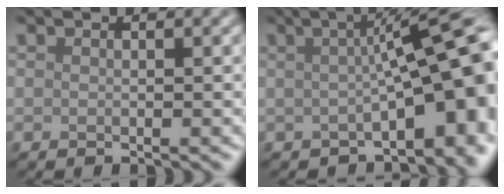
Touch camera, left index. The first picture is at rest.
{"total": 11.1, "force": [-0.5, 3.1, 10.7], "torque": [-0.123, 0.012, -0.006]}